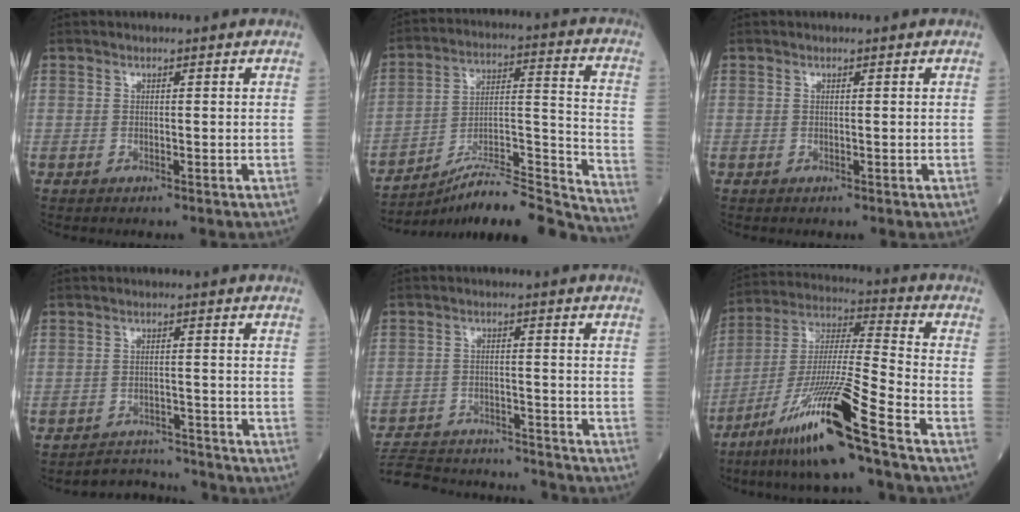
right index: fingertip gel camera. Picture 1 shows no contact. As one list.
[{"total": 20.9, "force": [-19.6, -0.2, 7.4], "torque": [-0.095, 0.024, -0.306]}, {"total": 0.0}, {"total": 5.0, "force": [-4.9, 0.7, -0.9], "torque": [0.015, 0.013, -0.073]}, {"total": 17.6, "force": [-16.7, 3.2, 4.6], "torque": [-0.104, 0.000, -0.241]}, {"total": 17.5, "force": [-10.5, -1.1, 14.0], "torque": [-0.295, -0.036, -0.193]}]